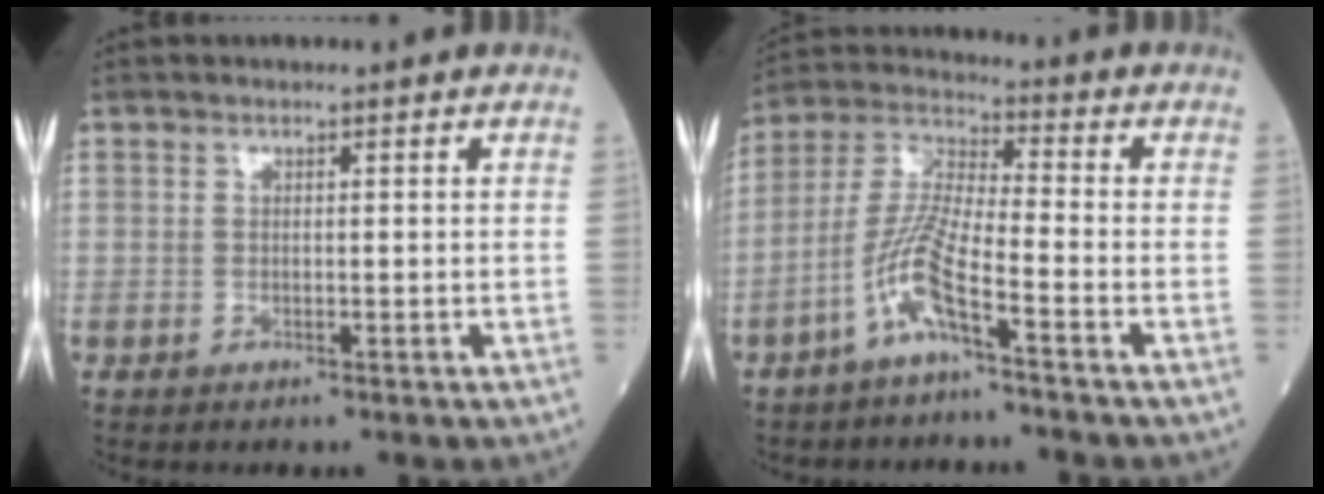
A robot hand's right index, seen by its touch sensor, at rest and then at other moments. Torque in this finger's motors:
{"motor_torque": [0.90, -0.66, 0.24, 0.07]}